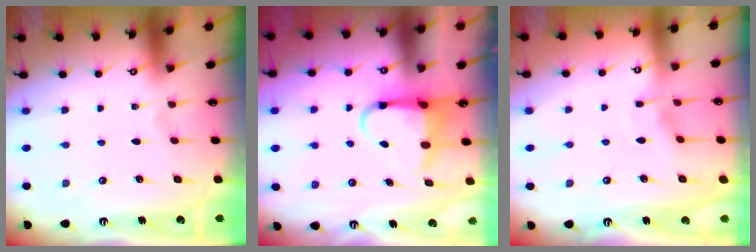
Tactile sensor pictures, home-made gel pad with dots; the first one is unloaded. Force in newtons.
{"total": 5.4, "press": 5.3, "slide": 1.1}
{"total": 3.3, "press": 3.3, "slide": 0.4}